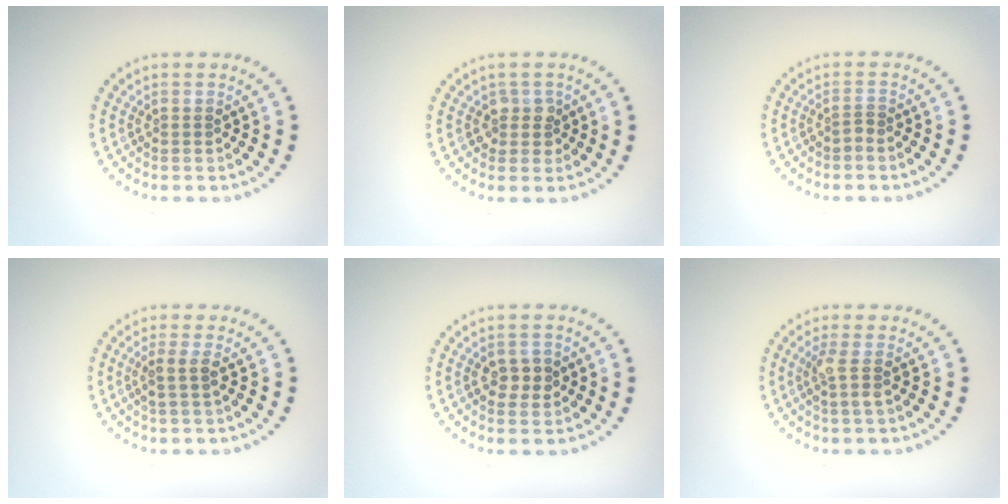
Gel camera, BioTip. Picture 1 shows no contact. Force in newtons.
{"total": 1.6, "press": 1.4, "slide": 0.6}
{"total": 0.5, "press": 0.2, "slide": 0.5}
{"total": 1.7, "press": 1.4, "slide": 1.0}
{"total": 2.2, "press": 2.2, "slide": 0.3}
{"total": 1.7, "press": 1.4, "slide": 1.0}